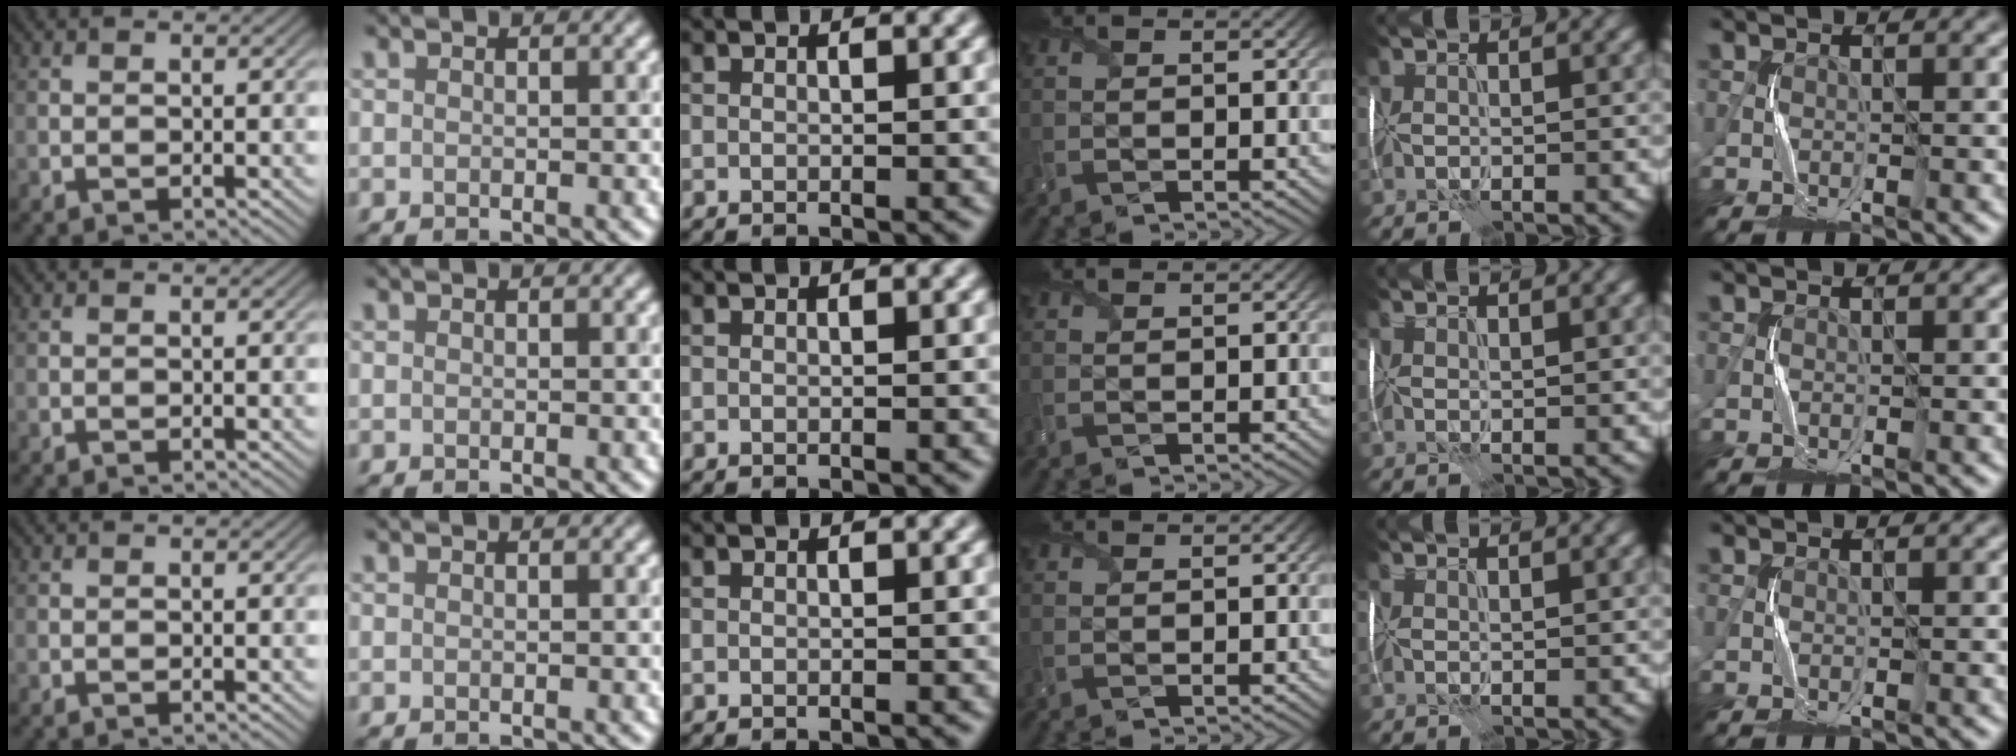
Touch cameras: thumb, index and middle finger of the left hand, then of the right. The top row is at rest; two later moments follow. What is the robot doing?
{"motion": "wrap", "object": "receipt paper"}